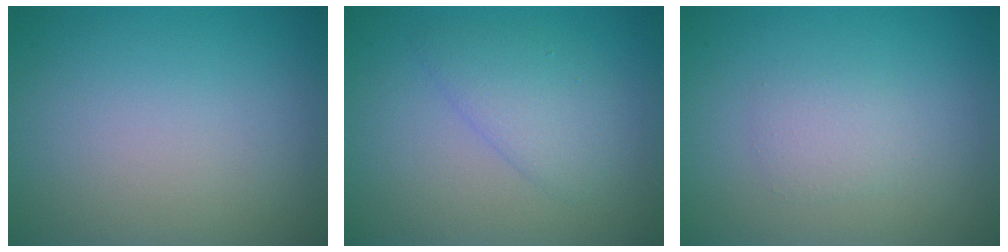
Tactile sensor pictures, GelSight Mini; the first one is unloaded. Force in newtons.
{"total": 2.5, "press": 2.5, "slide": 0.3}
{"total": 1.5, "press": 1.5, "slide": 0.1}